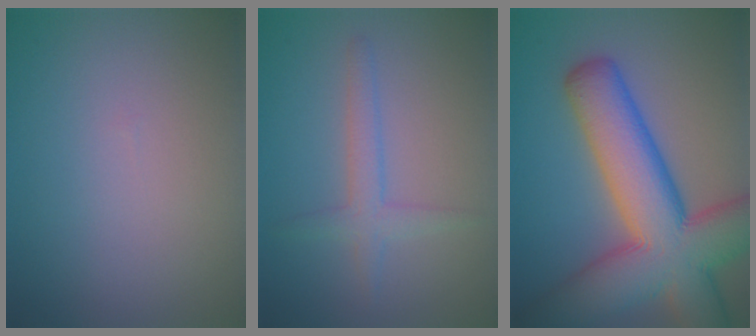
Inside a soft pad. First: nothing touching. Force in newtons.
{"total": 2.3, "press": 2.3, "slide": 0.1}
{"total": 13.5, "press": 13.5, "slide": 0.6}